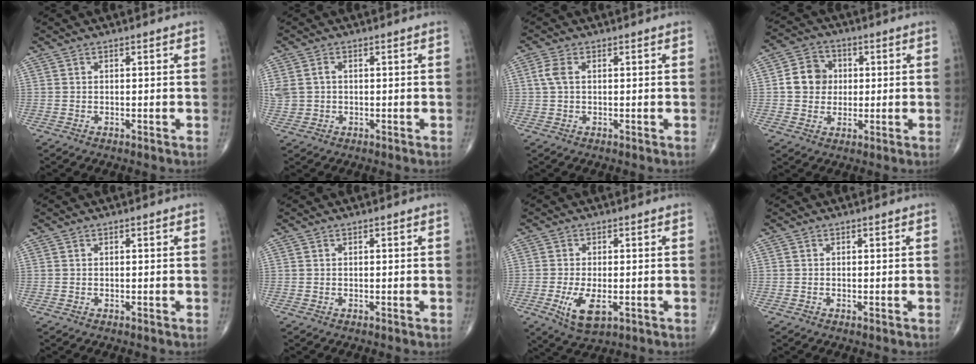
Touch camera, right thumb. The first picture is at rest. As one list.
[{"total": 5.3, "force": [0.6, 4.1, 3.2], "torque": [-0.082, 0.012, 0.020]}, {"total": 2.8, "force": [0.5, 1.5, 2.3], "torque": [-0.063, 0.011, 0.009]}, {"total": 7.7, "force": [0.6, 6.8, 3.6], "torque": [-0.037, 0.009, 0.002]}, {"total": 0.0}, {"total": 0.0}, {"total": 6.8, "force": [-2.1, 3.0, 5.7], "torque": [-0.104, -0.013, -0.029]}, {"total": 0.0}]